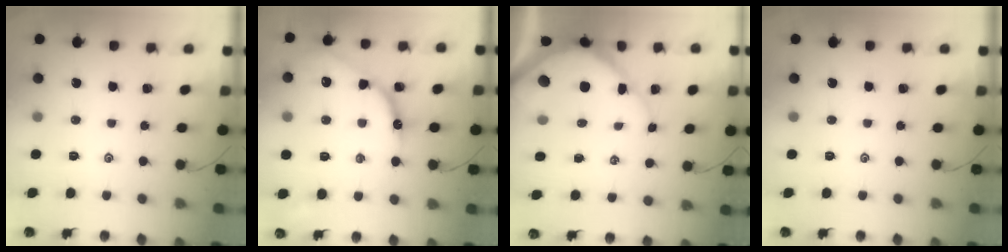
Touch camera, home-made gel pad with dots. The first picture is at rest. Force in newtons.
{"total": 12.4, "press": 12.4, "slide": 0.9}
{"total": 7.9, "press": 7.9, "slide": 0.8}
{"total": 0.0}